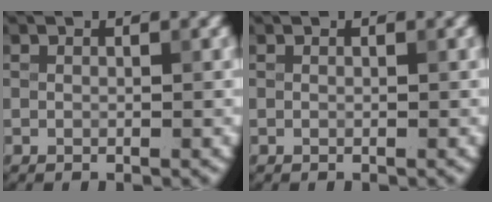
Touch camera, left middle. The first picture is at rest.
{"total": 0.0}